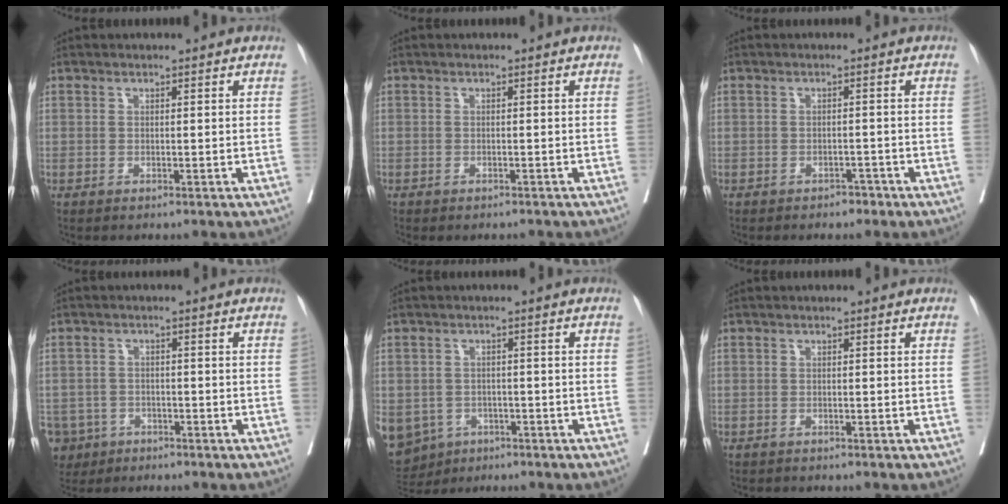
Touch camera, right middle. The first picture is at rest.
{"total": 1.7, "force": [-1.5, 0.6, 0.4], "torque": [-0.009, -0.004, -0.021]}
{"total": 1.6, "force": [-1.2, 0.7, 0.6], "torque": [-0.010, 0.001, -0.015]}
{"total": 7.3, "force": [-4.3, 5.8, 1.3], "torque": [-0.042, 0.001, -0.069]}
{"total": 13.1, "force": [-6.2, 10.8, 4.2], "torque": [-0.135, -0.005, -0.077]}
{"total": 0.8, "force": [-0.8, 0.2, 0.1], "torque": [-0.013, -0.003, -0.013]}